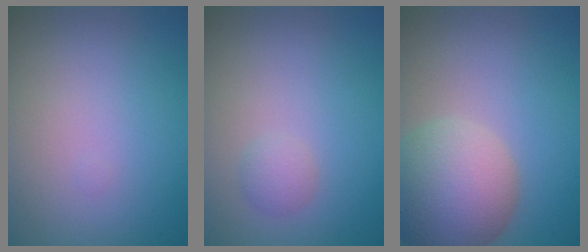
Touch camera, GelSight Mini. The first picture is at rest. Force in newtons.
{"total": 1.3, "press": 1.3, "slide": 0.1}
{"total": 8.6, "press": 8.5, "slide": 0.6}